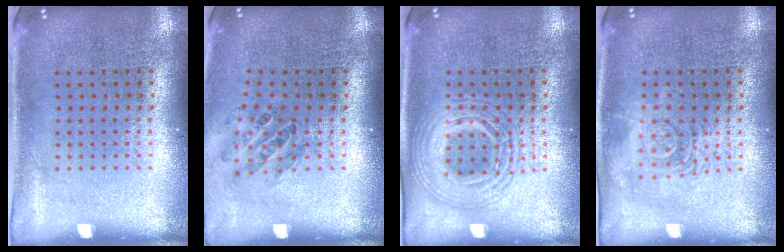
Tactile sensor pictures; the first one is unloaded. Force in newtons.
{"total": 0.9, "press": 0.8, "slide": 0.1}
{"total": 2.8, "press": 2.8, "slide": 0.3}
{"total": 2.8, "press": 2.8, "slide": 0.4}